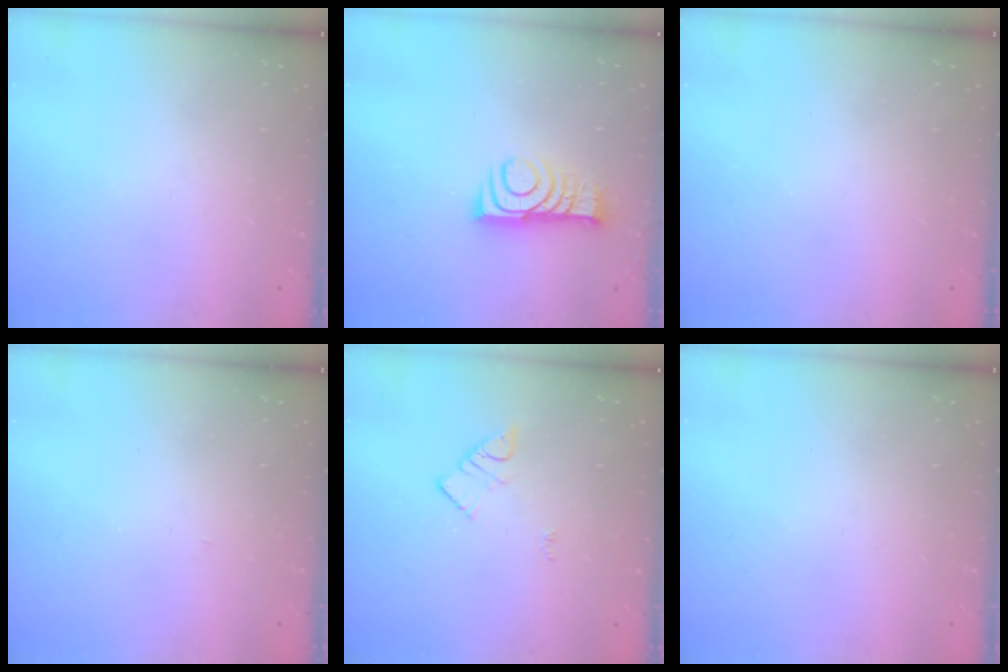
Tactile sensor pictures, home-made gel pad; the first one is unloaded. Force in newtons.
{"total": 9.3, "press": 9.3, "slide": 0.2}
{"total": 0.0}
{"total": 2.7, "press": 2.7, "slide": 0.3}
{"total": 3.0, "press": 3.0, "slide": 0.2}
{"total": 0.0}